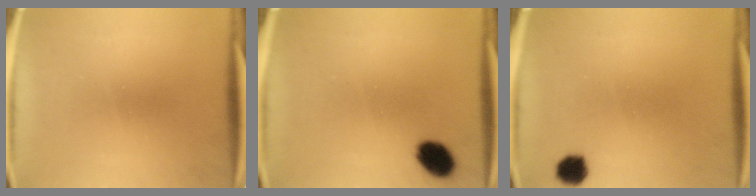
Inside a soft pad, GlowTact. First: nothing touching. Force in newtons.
{"total": 6.4}
{"total": 3.9}